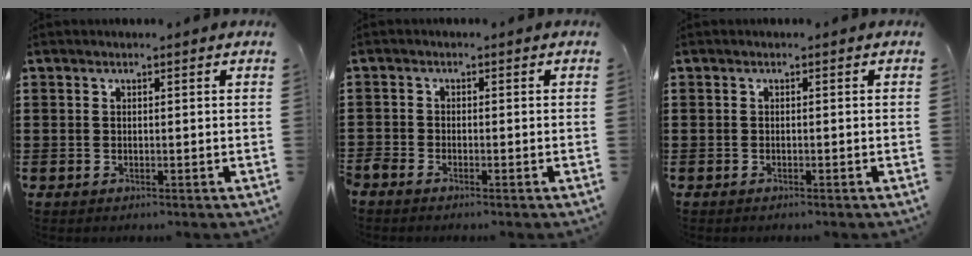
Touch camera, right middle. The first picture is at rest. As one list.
[{"total": 1.2, "force": [-1.1, 0.3, 0.3], "torque": [-0.016, -0.002, -0.024]}, {"total": 0.0}]